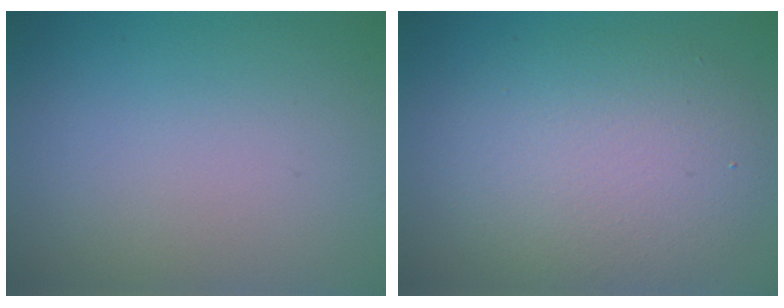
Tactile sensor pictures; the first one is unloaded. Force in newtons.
{"total": 6.5, "press": 6.5, "slide": 0.3}